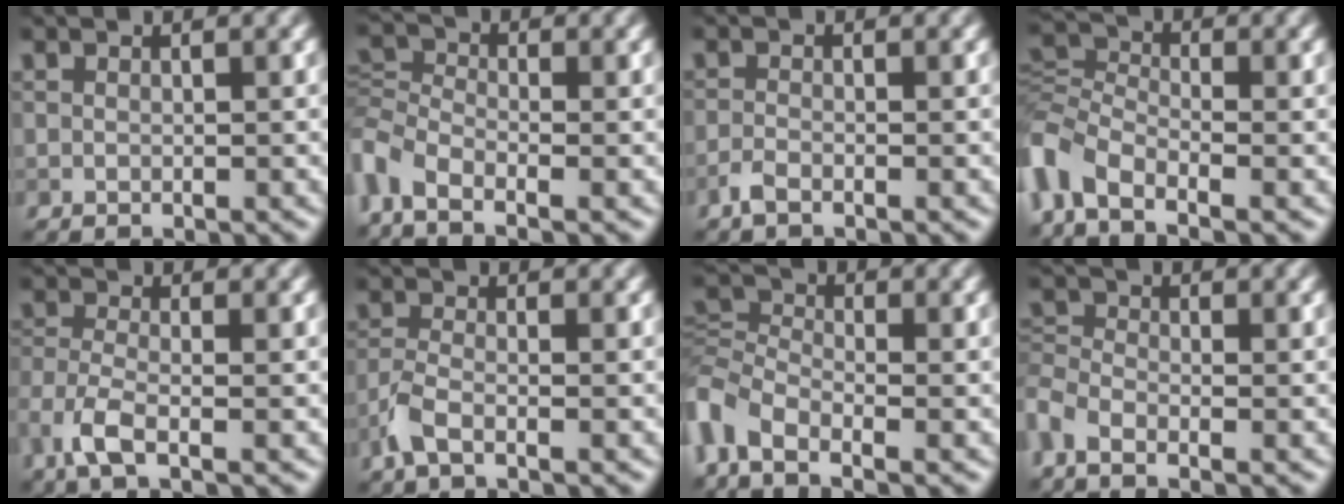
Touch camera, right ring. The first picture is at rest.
{"total": 4.6, "force": [-2.5, 2.4, 3.0], "torque": [-0.067, -0.001, -0.070]}
{"total": 1.4, "force": [-1.0, 0.4, 0.9], "torque": [-0.021, 0.000, -0.025]}
{"total": 6.2, "force": [-3.0, 3.5, 4.3], "torque": [-0.093, 0.005, -0.078]}
{"total": 3.8, "force": [-2.2, 1.4, 2.8], "torque": [-0.070, -0.008, -0.056]}
{"total": 2.7, "force": [-1.7, 0.8, 1.9], "torque": [-0.048, -0.003, -0.046]}
{"total": 5.3, "force": [-2.7, 2.9, 3.5], "torque": [-0.078, 0.003, -0.073]}
{"total": 3.1, "force": [-1.8, 1.4, 2.1], "torque": [-0.058, -0.011, -0.048]}